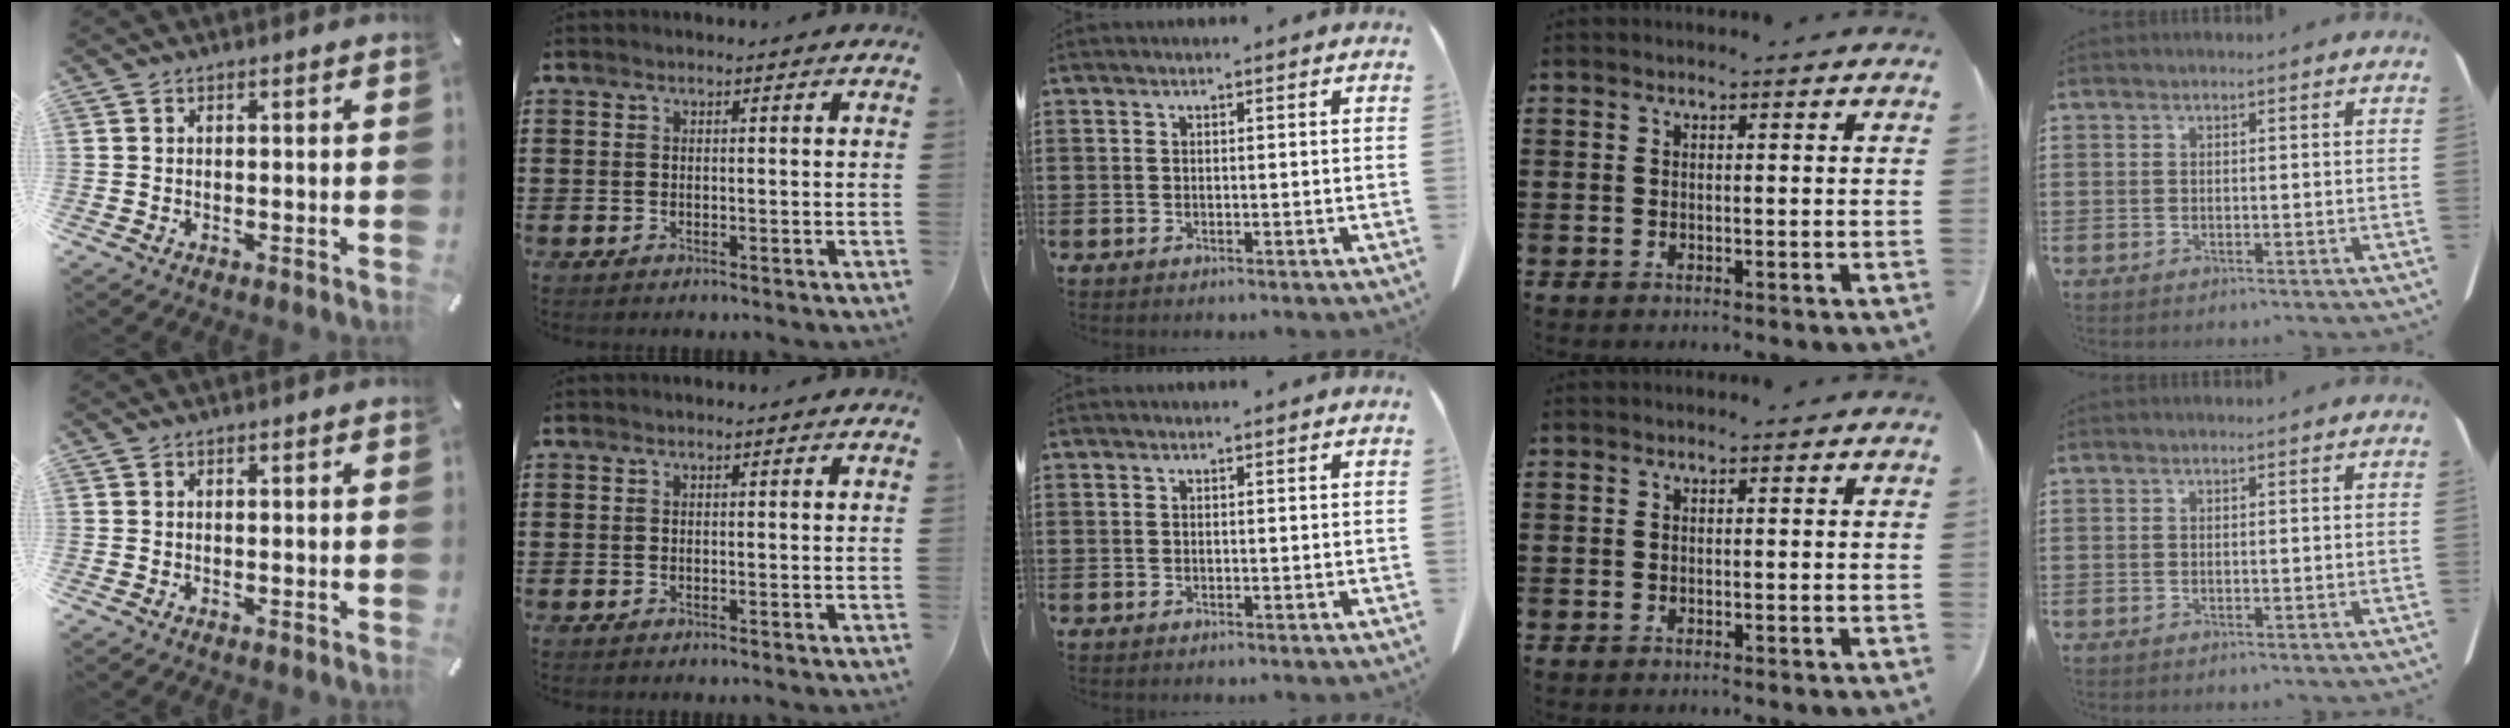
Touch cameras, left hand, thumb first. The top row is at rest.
{}